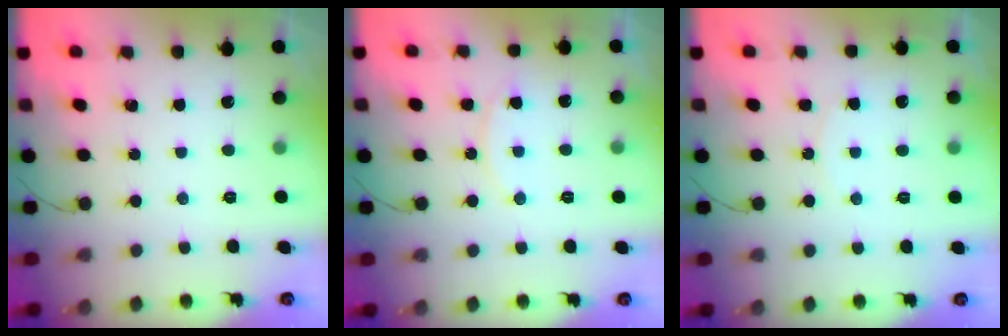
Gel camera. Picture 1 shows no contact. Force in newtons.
{"total": 7.9, "press": 7.7, "slide": 1.3}
{"total": 5.6, "press": 5.6, "slide": 0.6}